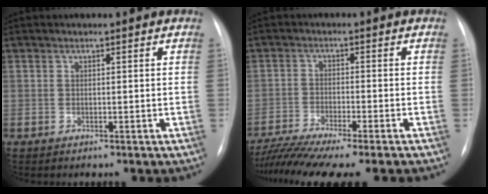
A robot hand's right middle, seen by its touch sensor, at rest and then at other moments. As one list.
[{"total": 11.1, "force": [-9.5, -0.6, 5.6], "torque": [-0.082, -0.023, -0.150]}]